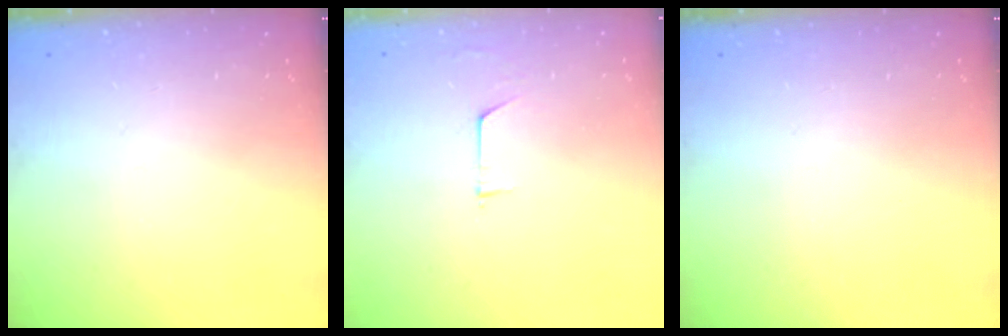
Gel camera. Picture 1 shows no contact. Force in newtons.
{"total": 3.2, "press": 3.2, "slide": 0.3}
{"total": 0.0}